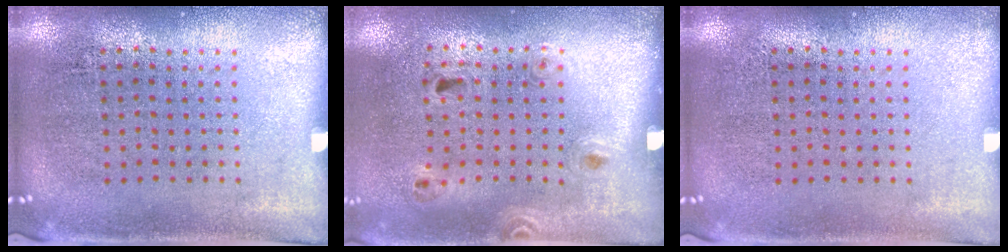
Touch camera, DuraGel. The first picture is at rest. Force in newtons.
{"total": 1.3, "press": 0.8, "slide": 1.1}
{"total": 0.0}